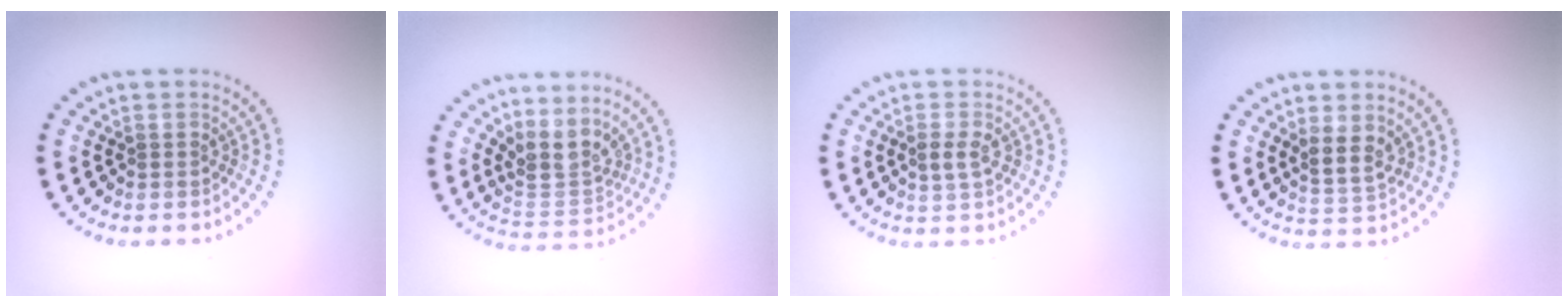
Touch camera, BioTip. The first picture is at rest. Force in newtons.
{"total": 3.4, "press": 2.5, "slide": 2.3}
{"total": 1.9, "press": 1.9, "slide": 0.4}
{"total": 2.5, "press": 2.2, "slide": 1.1}